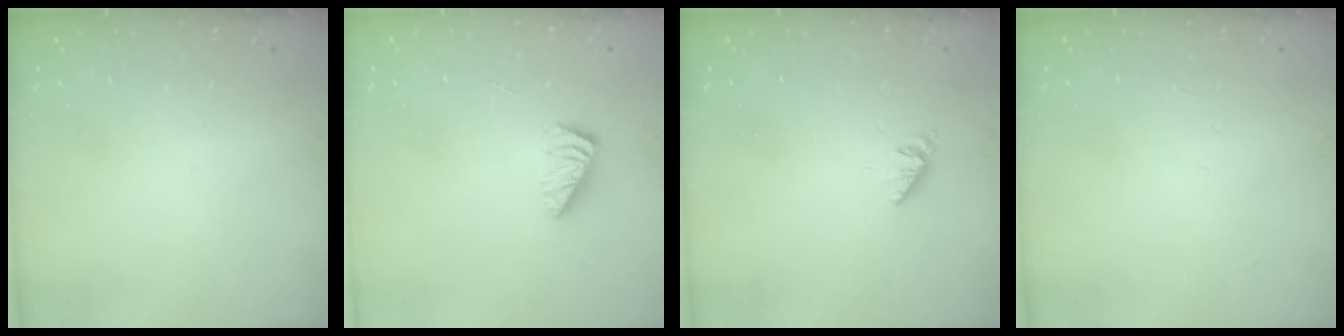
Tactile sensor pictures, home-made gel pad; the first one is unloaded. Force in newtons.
{"total": 2.5, "press": 2.4, "slide": 0.4}
{"total": 0.6, "press": 0.6, "slide": 0.2}
{"total": 0.0}